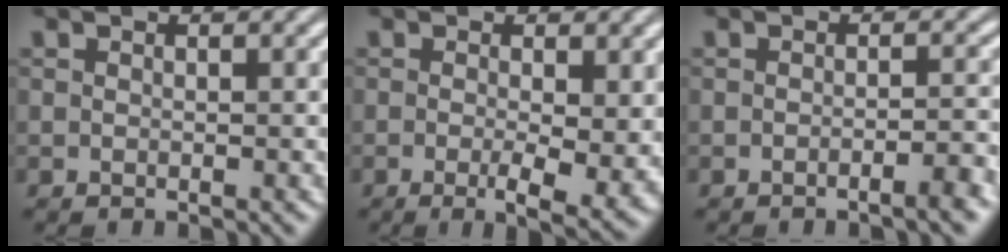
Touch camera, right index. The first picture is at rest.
{"total": 4.8, "force": [-1.7, 1.2, 4.4], "torque": [-0.064, -0.025, -0.020]}
{"total": 1.9, "force": [-1.6, -0.3, 1.1], "torque": [-0.013, 0.008, -0.032]}